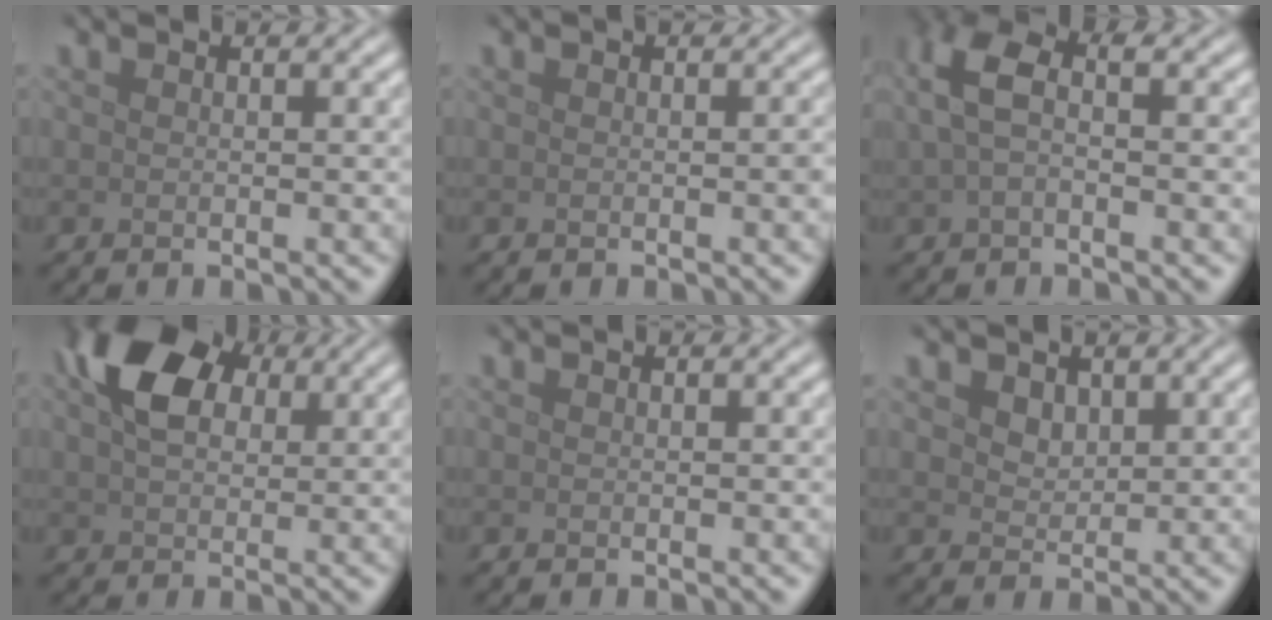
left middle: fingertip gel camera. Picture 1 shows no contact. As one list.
[{"total": 0.6, "force": [0.0, 0.0, 0.6], "torque": [-0.005, 0.002, -0.001]}, {"total": 4.3, "force": [1.1, 2.3, 3.4], "torque": [-0.084, 0.012, 0.015]}, {"total": 7.8, "force": [3.3, 5.1, 5.0], "torque": [-0.113, 0.013, 0.052]}, {"total": 0.0}, {"total": 1.6, "force": [1.0, 1.1, 0.5], "torque": [-0.016, -0.010, 0.019]}]